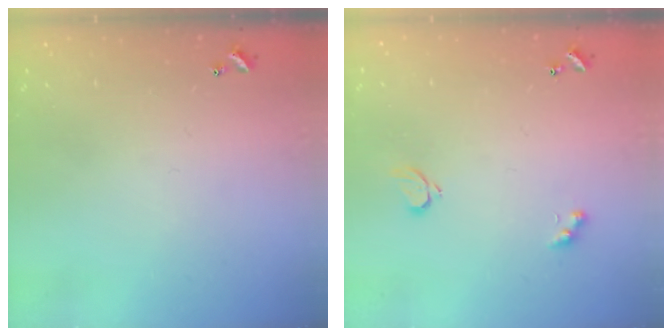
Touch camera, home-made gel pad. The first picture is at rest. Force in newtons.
{"total": 2.1, "press": 2.0, "slide": 0.5}